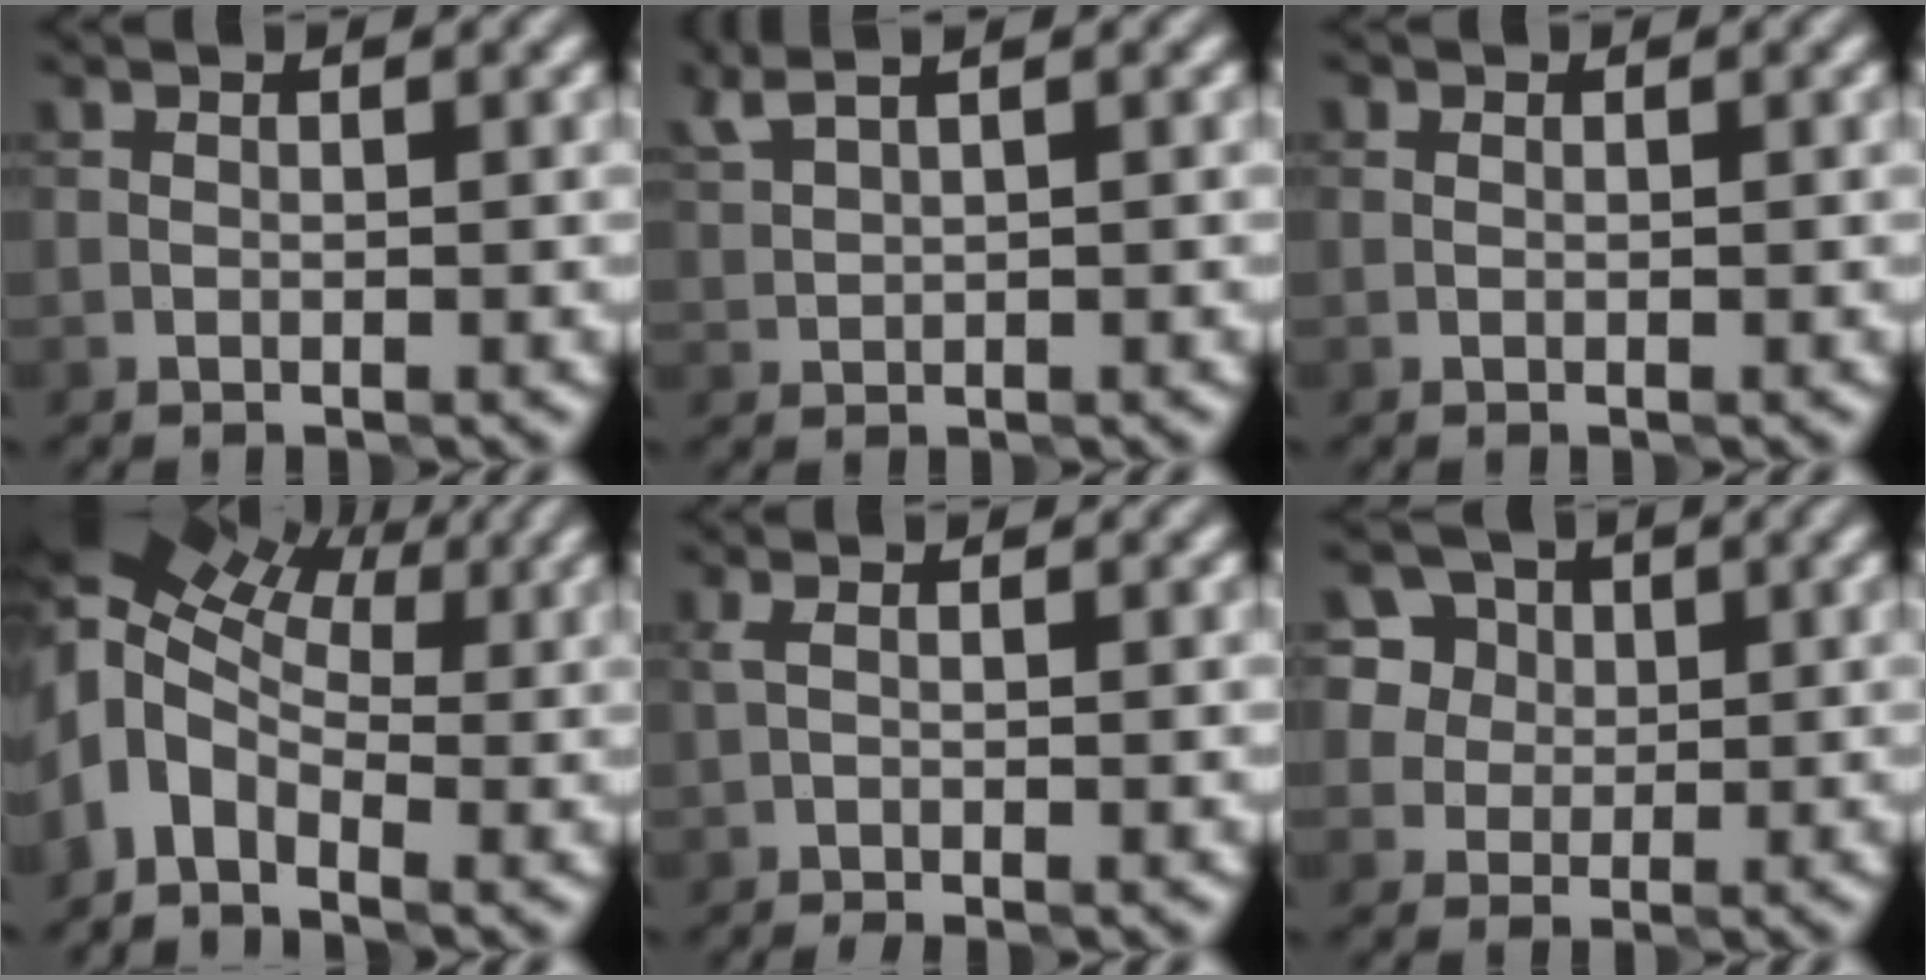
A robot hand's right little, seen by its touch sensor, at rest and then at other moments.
{"total": 2.6, "force": [2.1, 0.6, 1.3], "torque": [-0.021, 0.016, 0.042]}
{"total": 0.0}
{"total": 10.1, "force": [0.8, 6.7, 7.5], "torque": [-0.161, 0.013, 0.009]}
{"total": 1.7, "force": [-0.3, 0.5, 1.6], "torque": [-0.031, -0.002, -0.003]}
{"total": 8.1, "force": [4.0, 6.5, 2.7], "torque": [-0.063, 0.029, 0.058]}